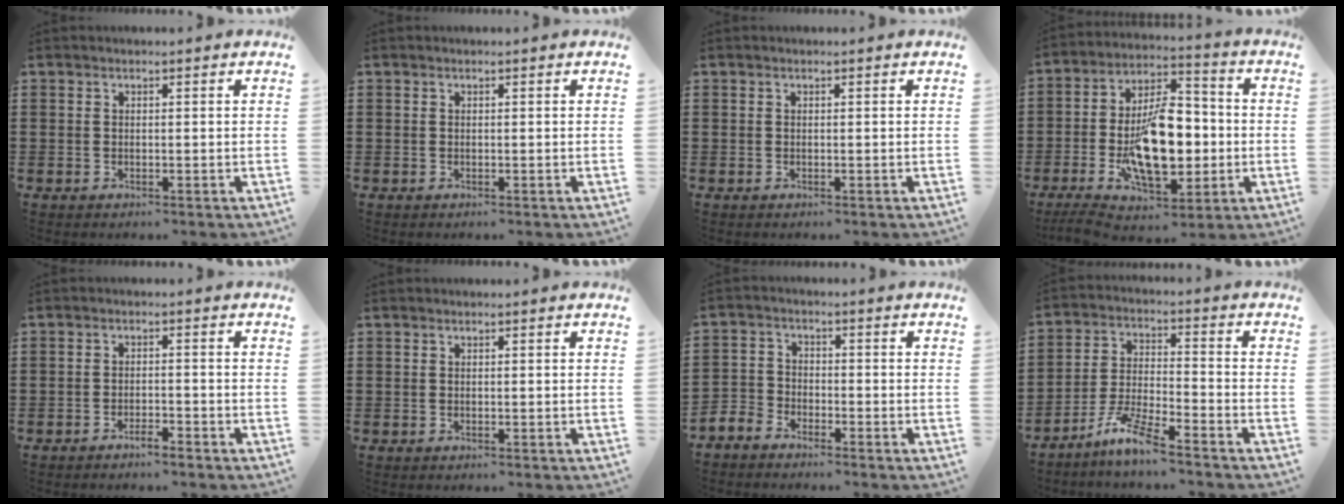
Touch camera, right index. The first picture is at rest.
{"total": 0.0}
{"total": 0.0}
{"total": 15.0, "force": [-2.5, 7.7, 12.6], "torque": [-0.228, -0.002, -0.037]}
{"total": 2.0, "force": [-1.9, 0.1, 0.6], "torque": [-0.014, 0.002, -0.038]}
{"total": 0.0}
{"total": 3.0, "force": [-2.9, 1.0, -0.1], "torque": [-0.016, 0.002, -0.065]}
{"total": 7.4, "force": [-6.1, 0.3, 4.3], "torque": [-0.103, -0.012, -0.121]}